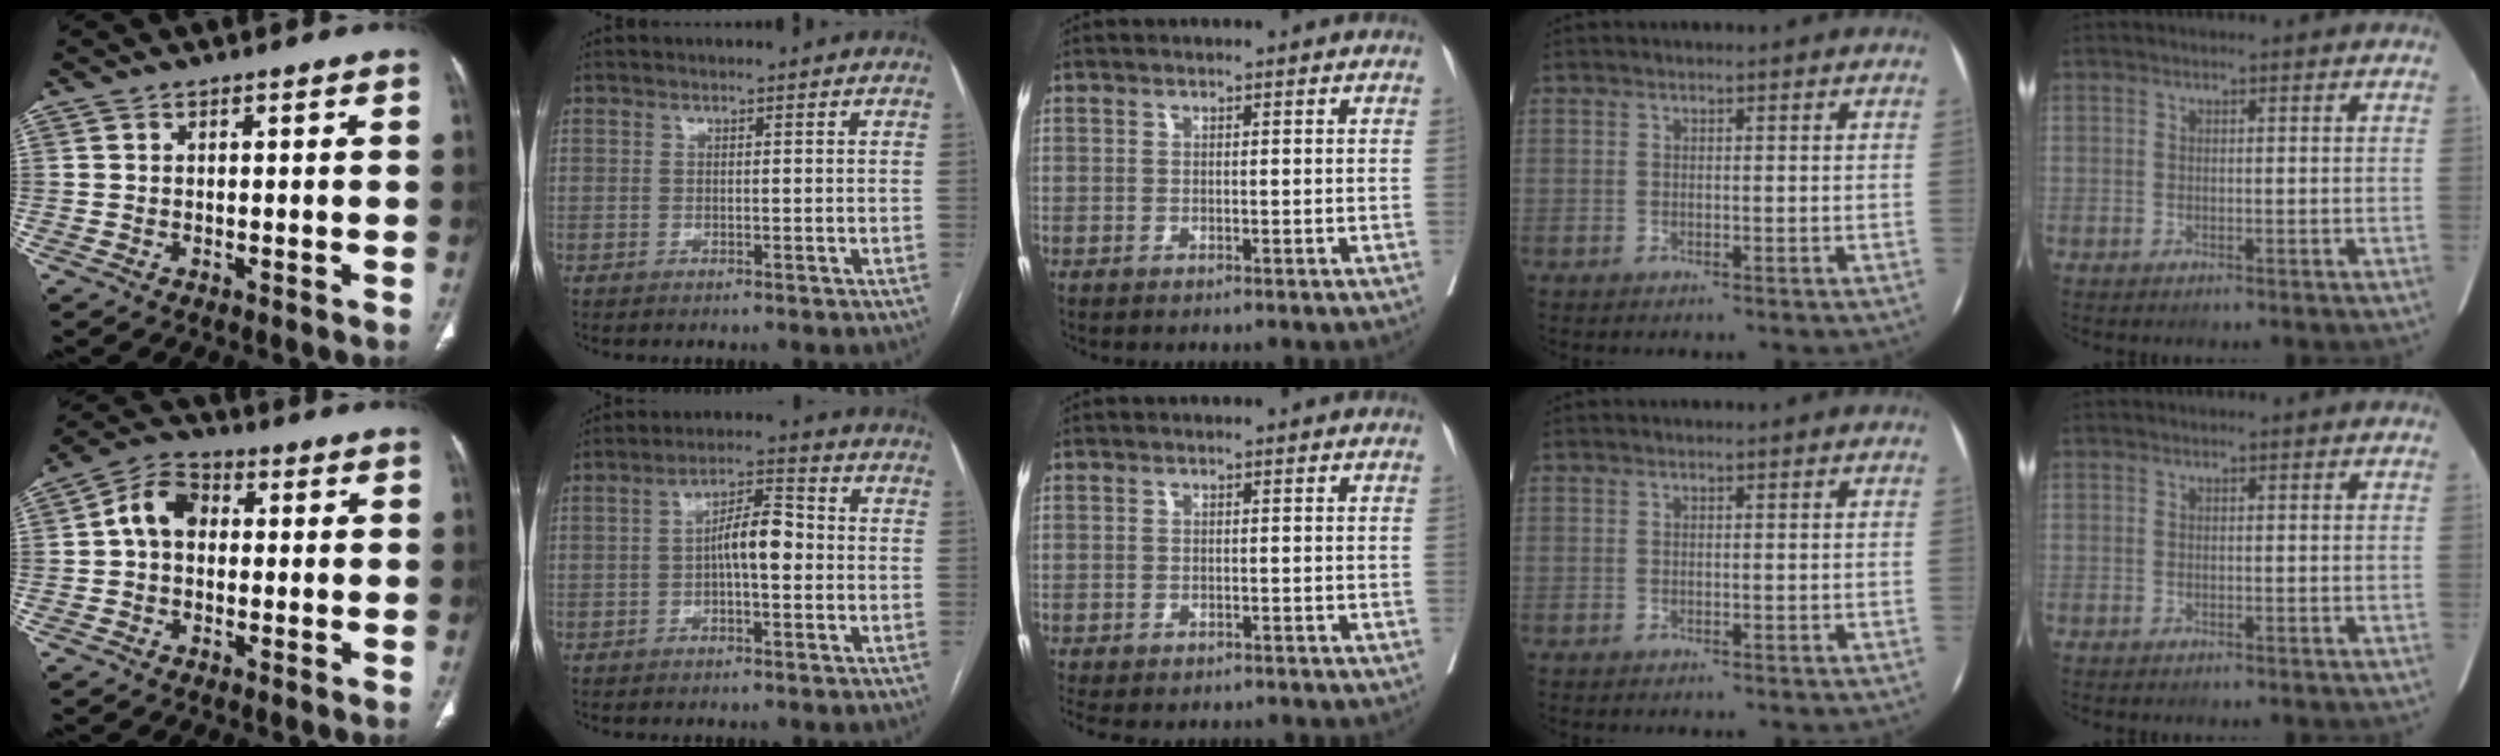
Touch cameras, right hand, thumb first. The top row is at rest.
{"thumb": {"total": 7.3, "force": [0.5, 5.4, 4.8], "torque": [-0.074, 0.022, -0.003]}, "index": {"total": 6.7, "force": [-0.6, 2.0, 6.4], "torque": [-0.109, 0.023, -0.013]}, "middle": {"total": 7.9, "force": [-6.8, 2.8, 2.7], "torque": [-0.048, -0.004, -0.088]}}